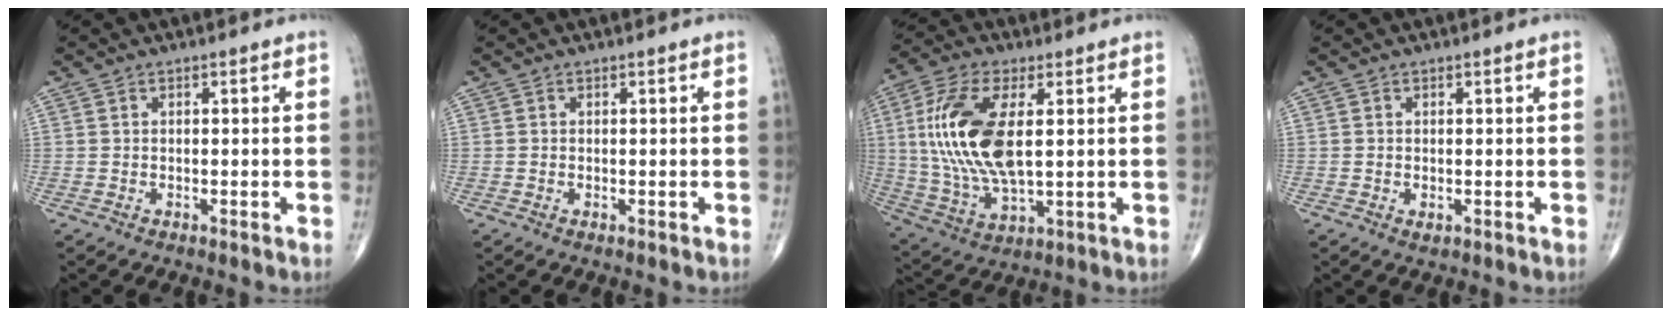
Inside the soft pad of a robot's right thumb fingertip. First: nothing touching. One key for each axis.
{"total": 0.0}
{"total": 17.7, "fx": 2.6, "fy": 7.9, "fz": 15.6, "tx": -0.331, "ty": -0.011, "tz": 0.055}
{"total": 0.8, "fx": -0.1, "fy": 0.5, "fz": 0.6, "tx": -0.012, "ty": -0.002, "tz": 0.000}